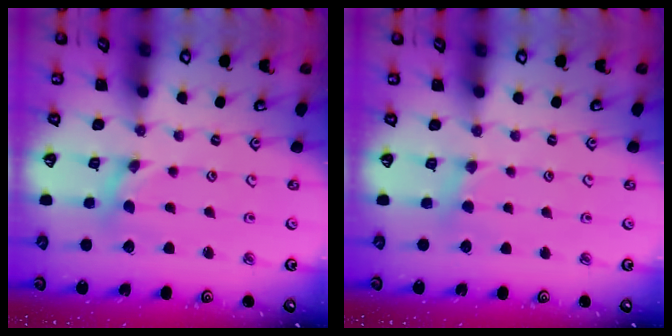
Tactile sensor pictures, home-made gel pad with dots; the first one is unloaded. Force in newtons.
{"total": 3.4, "press": 3.3, "slide": 0.5}